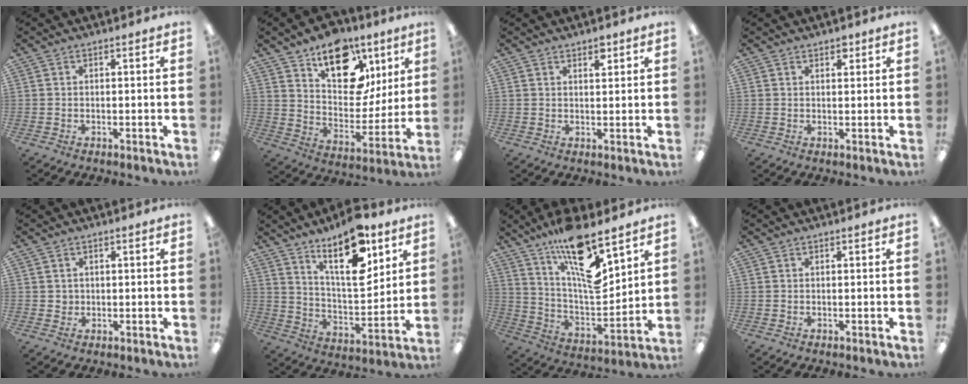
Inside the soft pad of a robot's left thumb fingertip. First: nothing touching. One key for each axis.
{"total": 18.3, "fx": 11.1, "fy": 10.5, "fz": 10.1, "tx": -0.143, "ty": -0.063, "tz": 0.194}
{"total": 2.6, "fx": 2.1, "fy": 1.1, "fz": 1.1, "tx": -0.008, "ty": -0.008, "tz": 0.034}
{"total": 1.9, "fx": 1.5, "fy": 1.0, "fz": 0.6, "tx": -0.005, "ty": -0.002, "tz": 0.025}
{"total": 1.5, "fx": 0.4, "fy": 1.4, "fz": 0.2, "tx": -0.006, "ty": 0.006, "tz": 0.006}
{"total": 17.8, "fx": 11.2, "fy": 6.8, "fz": 12.0, "tx": -0.179, "ty": -0.063, "tz": 0.184}
{"total": 17.4, "fx": 12.0, "fy": 5.4, "fz": 11.4, "tx": -0.192, "ty": -0.080, "tz": 0.203}
{"total": 0.0}